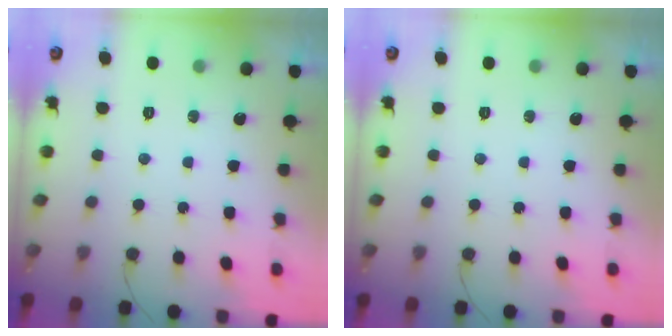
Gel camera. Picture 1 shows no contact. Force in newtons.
{"total": 0.0}